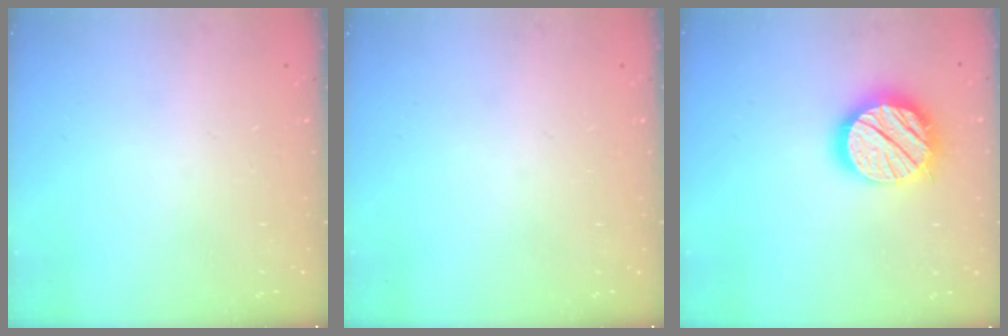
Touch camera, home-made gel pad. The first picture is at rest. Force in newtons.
{"total": 0.0}
{"total": 17.7, "press": 17.7, "slide": 0.8}